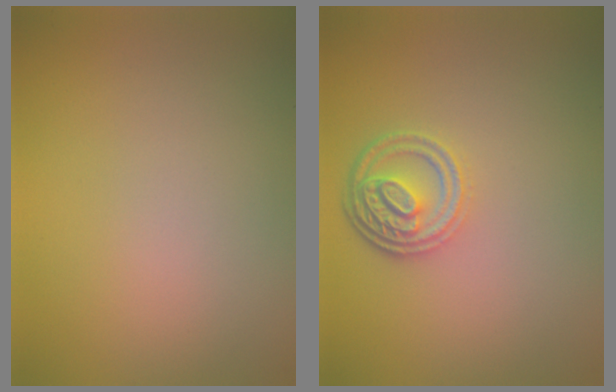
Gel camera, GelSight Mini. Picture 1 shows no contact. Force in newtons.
{"total": 4.1, "press": 3.2, "slide": 2.5}